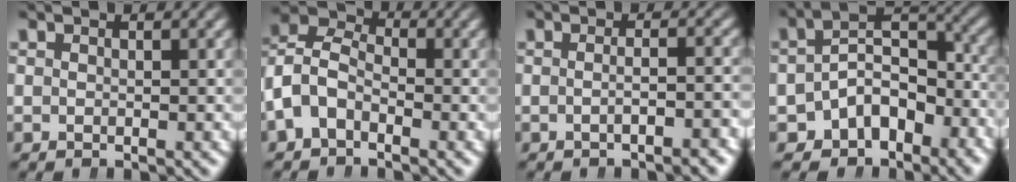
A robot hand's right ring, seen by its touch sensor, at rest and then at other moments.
{"total": 9.4, "force": [0.2, 8.4, 4.2], "torque": [-0.103, -0.006, -0.016]}
{"total": 2.2, "force": [-1.5, -0.1, 1.6], "torque": [-0.020, 0.004, -0.026]}
{"total": 7.0, "force": [-3.1, 5.1, 3.6], "torque": [-0.070, -0.033, -0.041]}